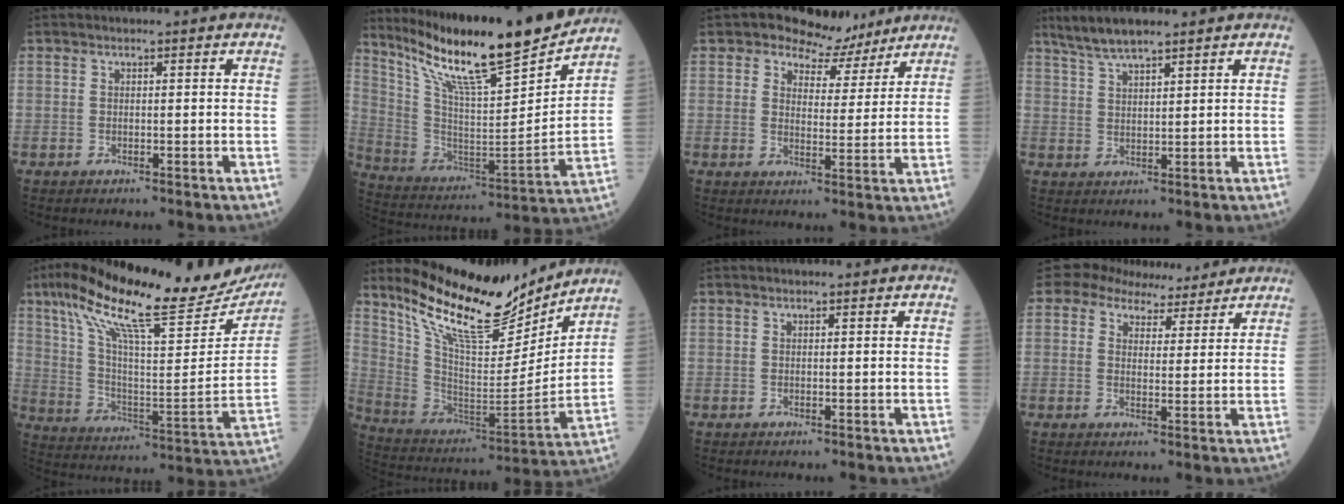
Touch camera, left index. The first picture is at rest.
{"total": 21.9, "force": [18.6, 0.9, 11.5], "torque": [-0.202, -0.030, 0.312]}
{"total": 6.8, "force": [5.5, 3.8, 1.2], "torque": [-0.011, 0.003, 0.074]}
{"total": 5.5, "force": [4.6, 0.4, 3.0], "torque": [-0.067, 0.017, 0.092]}
{"total": 26.9, "force": [22.3, 3.6, 14.6], "torque": [-0.252, -0.028, 0.323]}
{"total": 18.4, "force": [15.9, 3.8, 8.5], "torque": [-0.157, -0.031, 0.279]}
{"total": 0.0}
{"total": 7.0, "force": [5.8, 3.6, 1.4], "torque": [-0.023, 0.018, 0.082]}